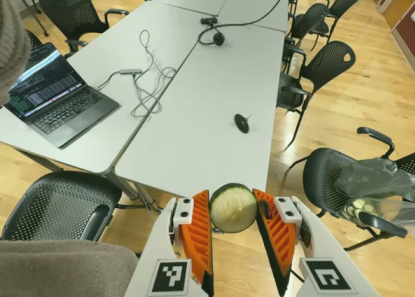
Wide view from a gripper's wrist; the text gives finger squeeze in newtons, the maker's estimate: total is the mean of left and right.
{"total": 8.3, "left": 8.2, "right": 8.5}